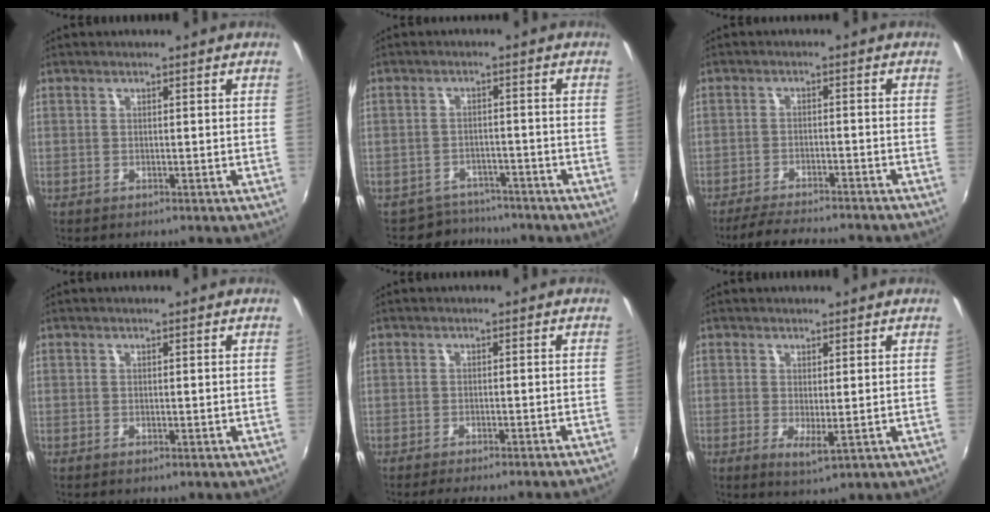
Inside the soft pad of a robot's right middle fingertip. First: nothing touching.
{"total": 5.8, "force": [-5.1, 2.6, -0.2], "torque": [-0.009, 0.008, -0.081]}
{"total": 11.2, "force": [-10.0, 1.3, 4.8], "torque": [-0.105, -0.017, -0.151]}
{"total": 0.0}
{"total": 7.6, "force": [-6.8, -0.5, 3.4], "torque": [-0.061, -0.015, -0.091]}
{"total": 2.8, "force": [-0.1, 0.5, 2.7], "torque": [-0.048, -0.010, 0.000]}